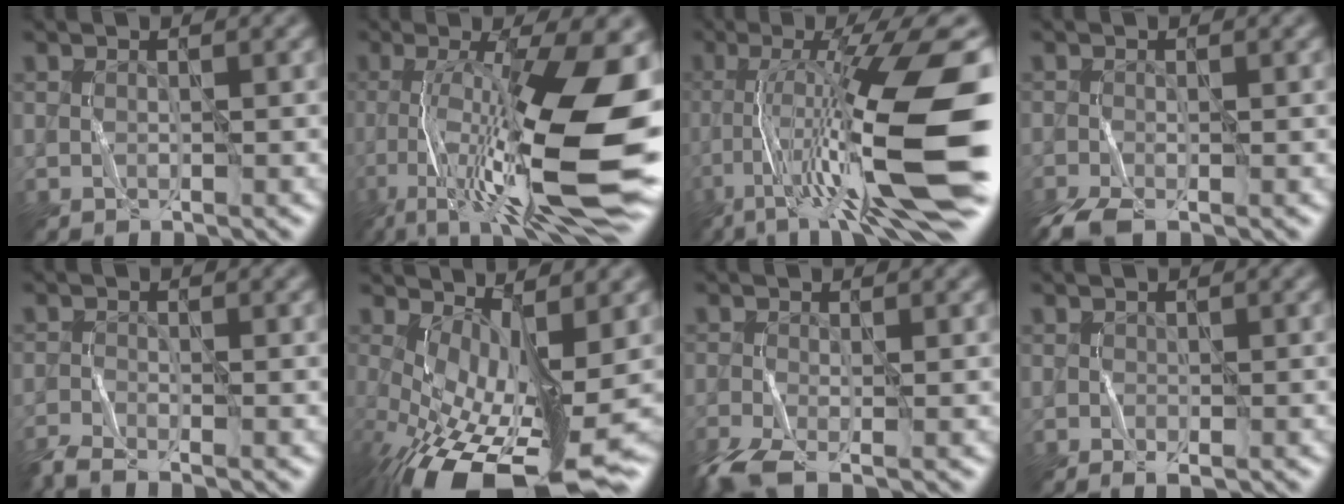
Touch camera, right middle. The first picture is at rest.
{"total": 15.7, "force": [-3.8, 4.2, 14.6], "torque": [-0.227, 0.001, -0.064]}
{"total": 14.7, "force": [-4.5, 2.6, 13.8], "torque": [-0.220, 0.016, -0.065]}
{"total": 2.5, "force": [-1.7, 0.7, 1.7], "torque": [-0.050, -0.010, -0.033]}
{"total": 2.5, "force": [-2.2, 0.3, 1.3], "torque": [-0.030, -0.006, -0.048]}
{"total": 10.8, "force": [-3.1, 4.0, 9.5], "torque": [-0.178, -0.031, -0.032]}
{"total": 3.8, "force": [-2.3, 1.2, 2.8], "torque": [-0.073, -0.013, -0.043]}
{"total": 0.6, "force": [-0.5, 0.0, 0.4], "torque": [-0.007, -0.002, -0.005]}